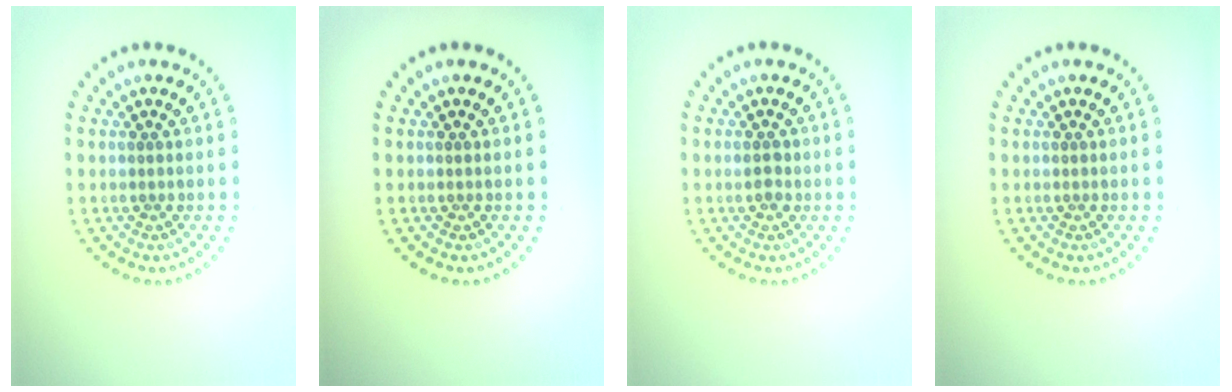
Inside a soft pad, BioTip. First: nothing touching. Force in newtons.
{"total": 0.0}
{"total": 1.2, "press": 1.2, "slide": 0.1}
{"total": 0.0}